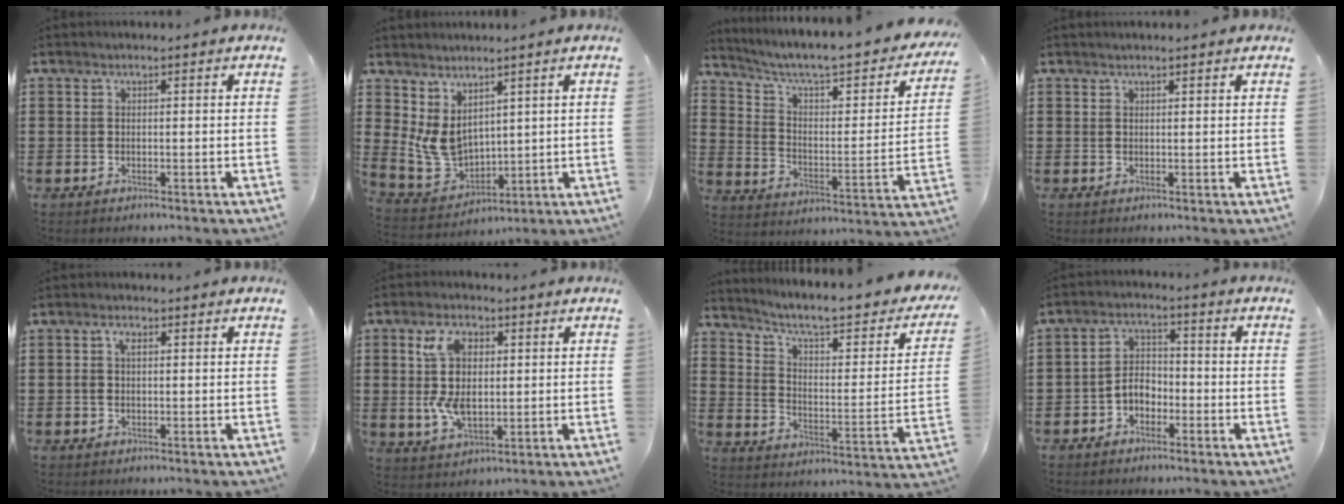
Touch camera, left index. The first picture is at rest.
{"total": 6.1, "force": [3.2, 4.4, 2.9], "torque": [-0.093, -0.011, 0.063]}
{"total": 5.9, "force": [4.5, 1.2, 3.6], "torque": [-0.082, -0.043, 0.069]}
{"total": 0.8, "force": [0.7, 0.1, 0.4], "torque": [-0.008, 0.001, 0.013]}
{"total": 1.7, "force": [0.3, 0.9, 1.5], "torque": [-0.039, 0.004, 0.001]}
{"total": 9.3, "force": [1.4, 5.2, 7.5], "torque": [-0.175, 0.010, 0.020]}
{"total": 5.8, "force": [4.4, 1.0, 3.6], "torque": [-0.083, -0.038, 0.064]}
{"total": 3.8, "force": [-2.1, 2.5, 2.0], "torque": [-0.046, 0.009, -0.045]}